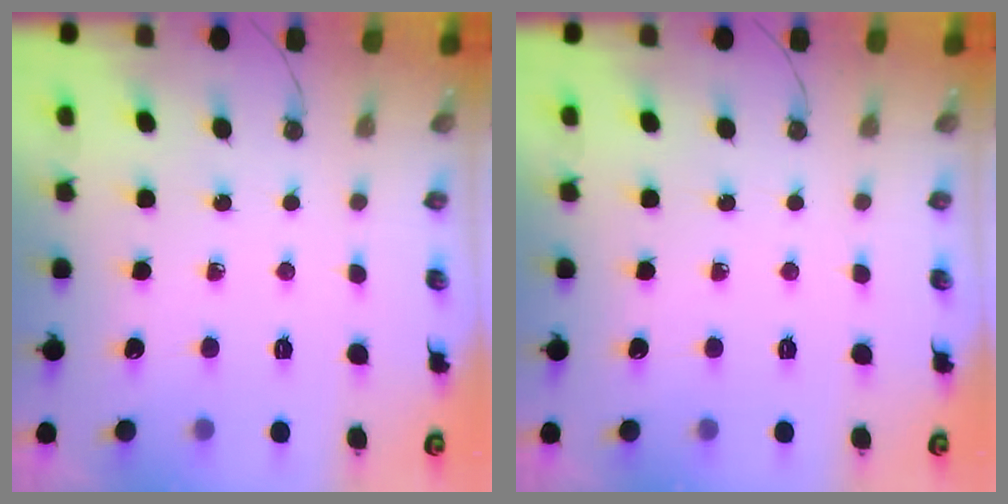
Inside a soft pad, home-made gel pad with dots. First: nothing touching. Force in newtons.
{"total": 0.0}